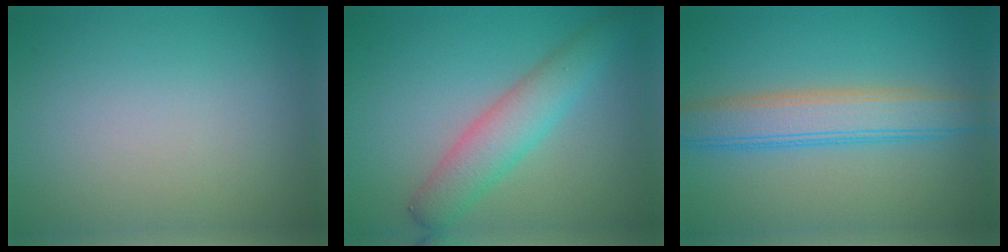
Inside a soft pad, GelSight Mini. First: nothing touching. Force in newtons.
{"total": 4.3, "press": 4.3, "slide": 0.2}
{"total": 5.4, "press": 5.4, "slide": 0.2}